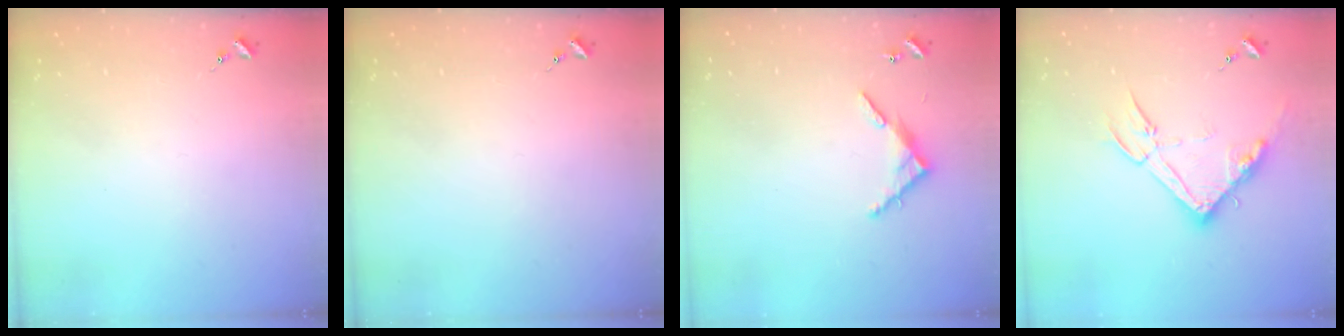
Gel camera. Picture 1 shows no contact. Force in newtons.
{"total": 0.0}
{"total": 6.9, "press": 6.9, "slide": 0.5}
{"total": 15.2, "press": 15.2, "slide": 0.6}